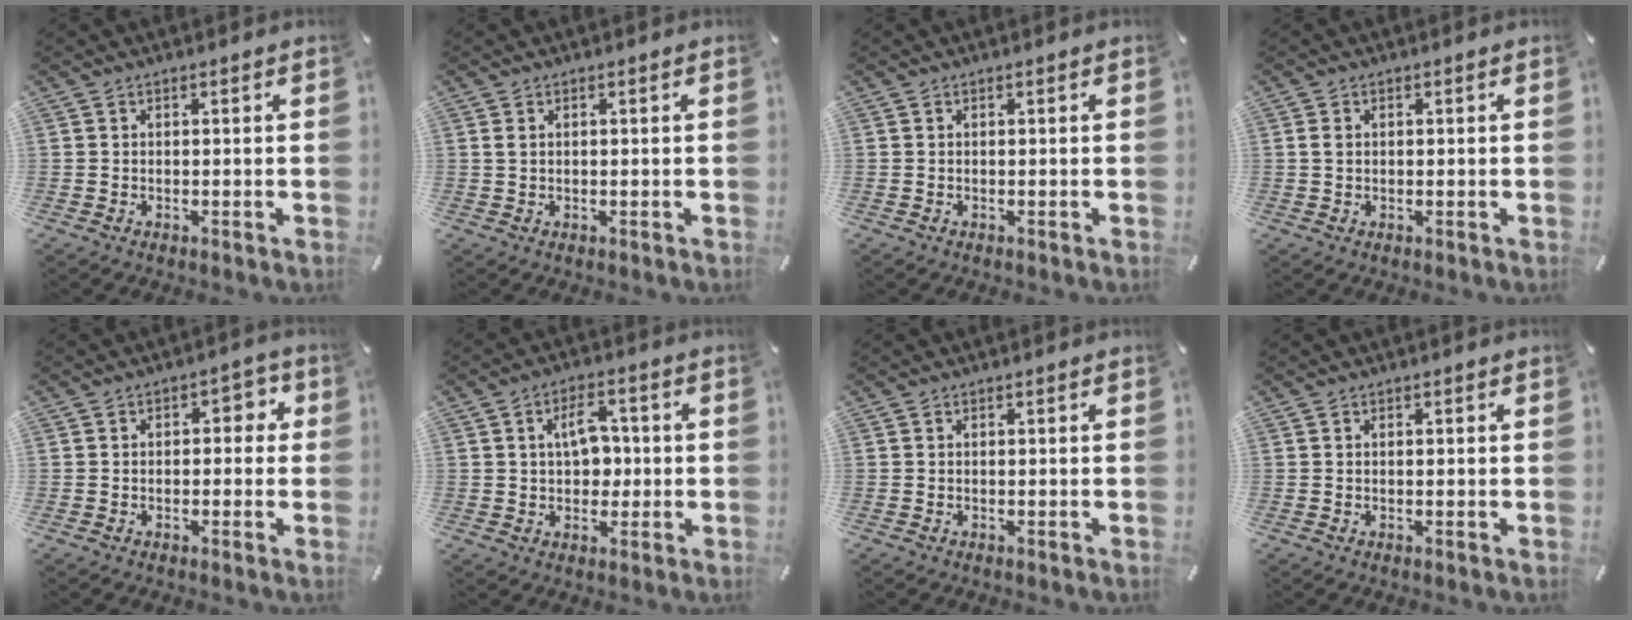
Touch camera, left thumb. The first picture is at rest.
{"total": 1.1, "force": [0.3, 0.6, 0.9], "torque": [-0.018, 0.004, 0.004]}
{"total": 0.0}
{"total": 1.5, "force": [0.2, 1.0, 1.1], "torque": [-0.023, 0.004, 0.001]}
{"total": 3.9, "force": [0.0, 2.7, 2.8], "torque": [-0.033, 0.006, -0.011]}
{"total": 8.1, "force": [0.8, 5.6, 5.7], "torque": [-0.090, 0.002, 0.008]}
{"total": 0.0}
{"total": 0.0}